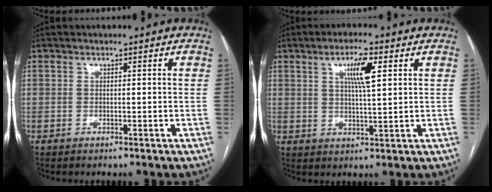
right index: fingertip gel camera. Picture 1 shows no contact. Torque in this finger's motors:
{"motor_torque": [0.63, 0.22, 0.19, 0.07]}